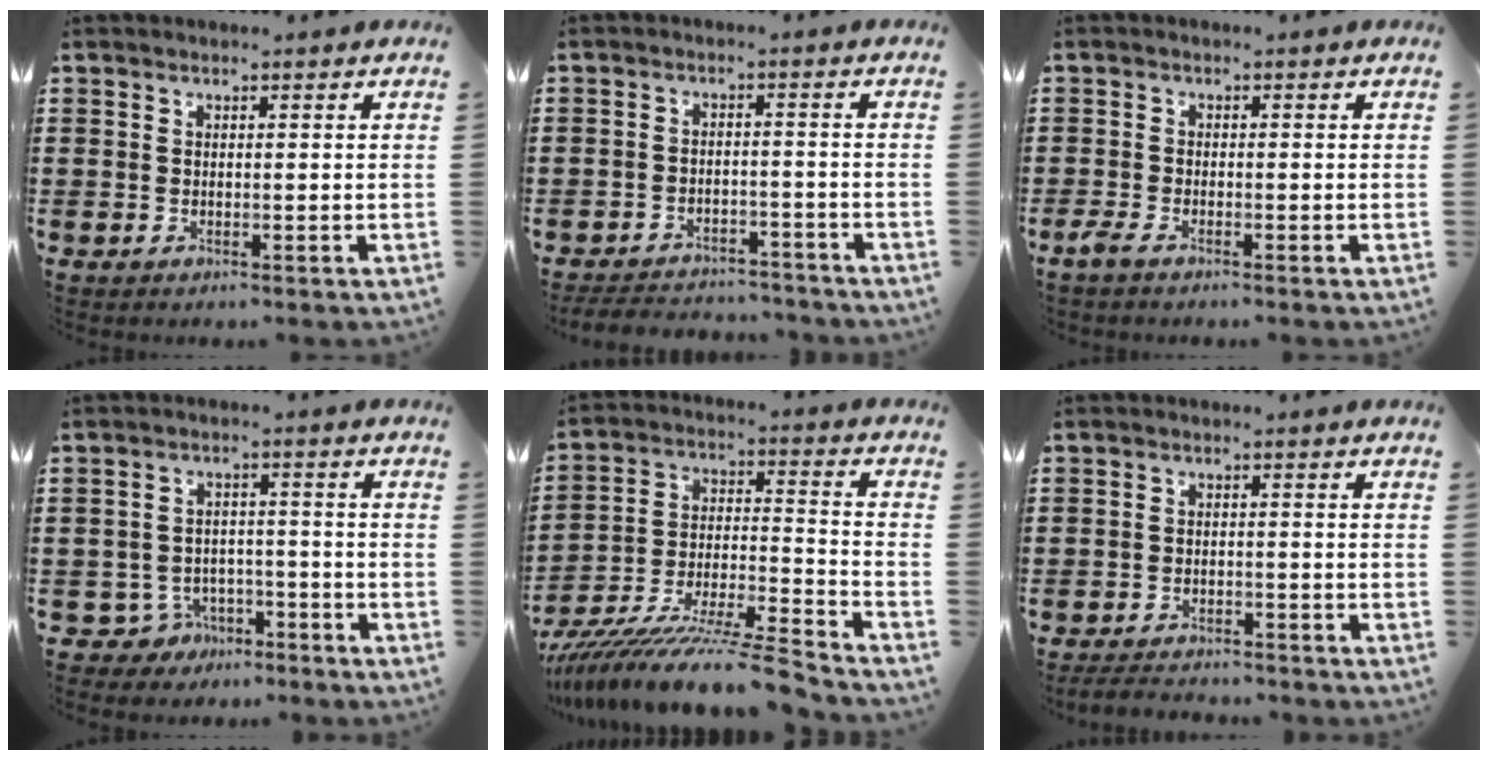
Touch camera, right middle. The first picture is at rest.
{"total": 4.1, "force": [-4.0, 0.7, 0.1], "torque": [-0.011, 0.004, -0.087]}
{"total": 1.7, "force": [-1.2, 0.3, 1.1], "torque": [-0.035, -0.007, -0.027]}
{"total": 4.0, "force": [-3.4, 2.1, 0.8], "torque": [-0.037, 0.004, -0.073]}
{"total": 13.2, "force": [-12.0, -0.4, 5.6], "torque": [-0.081, 0.022, -0.226]}
{"total": 2.8, "force": [-2.8, 0.4, 0.1], "torque": [-0.006, 0.000, -0.060]}